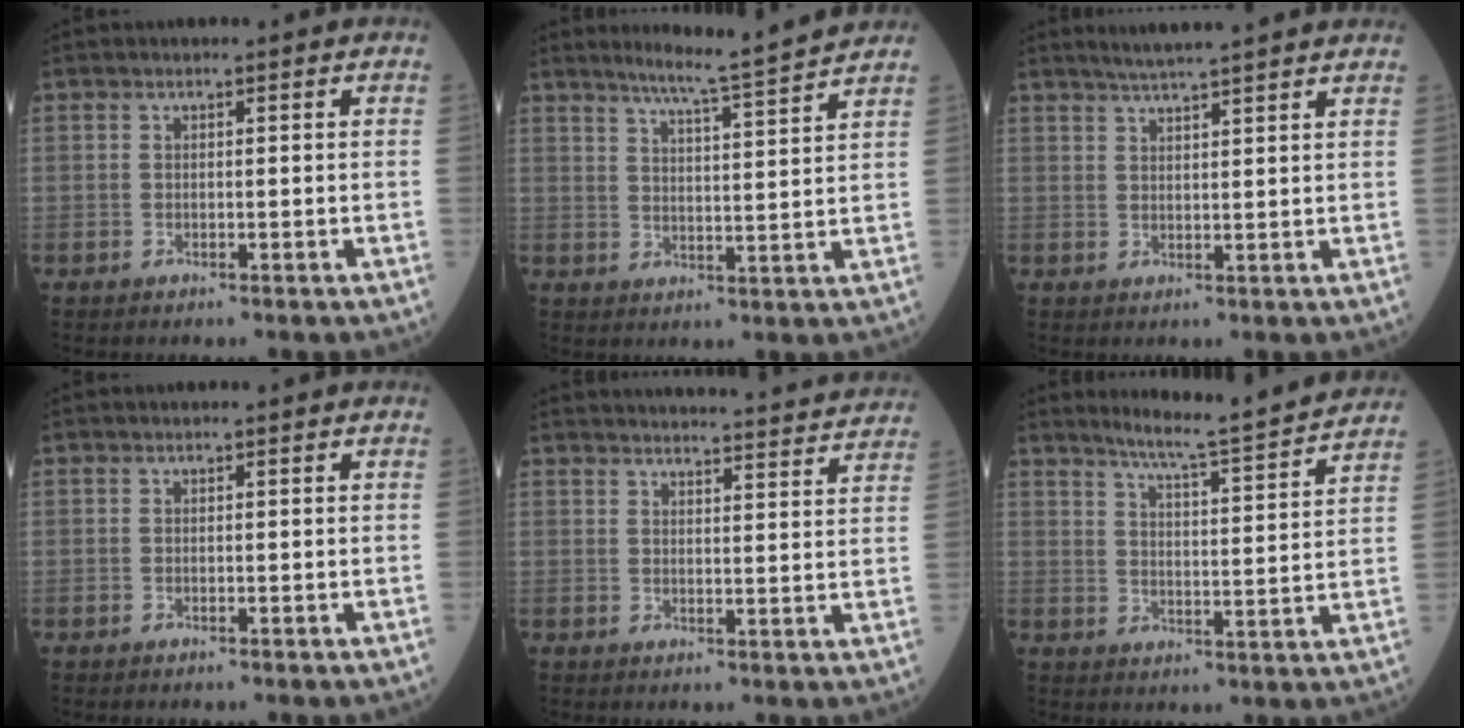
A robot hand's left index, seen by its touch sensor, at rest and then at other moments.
{"total": 9.1, "force": [8.3, -1.5, 3.4], "torque": [-0.067, -0.007, 0.121]}
{"total": 8.1, "force": [7.2, -0.4, 3.8], "torque": [-0.060, 0.023, 0.094]}
{"total": 0.0}
{"total": 22.5, "force": [21.9, 0.9, 5.1], "torque": [-0.062, -0.032, 0.259]}
{"total": 13.9, "force": [13.0, -0.8, 5.0], "torque": [-0.085, -0.024, 0.169]}